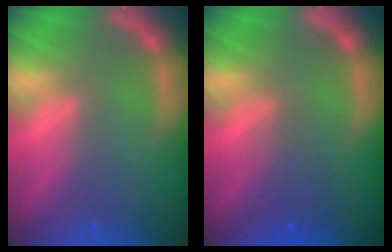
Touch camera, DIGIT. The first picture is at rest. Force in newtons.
{"total": 2.5}